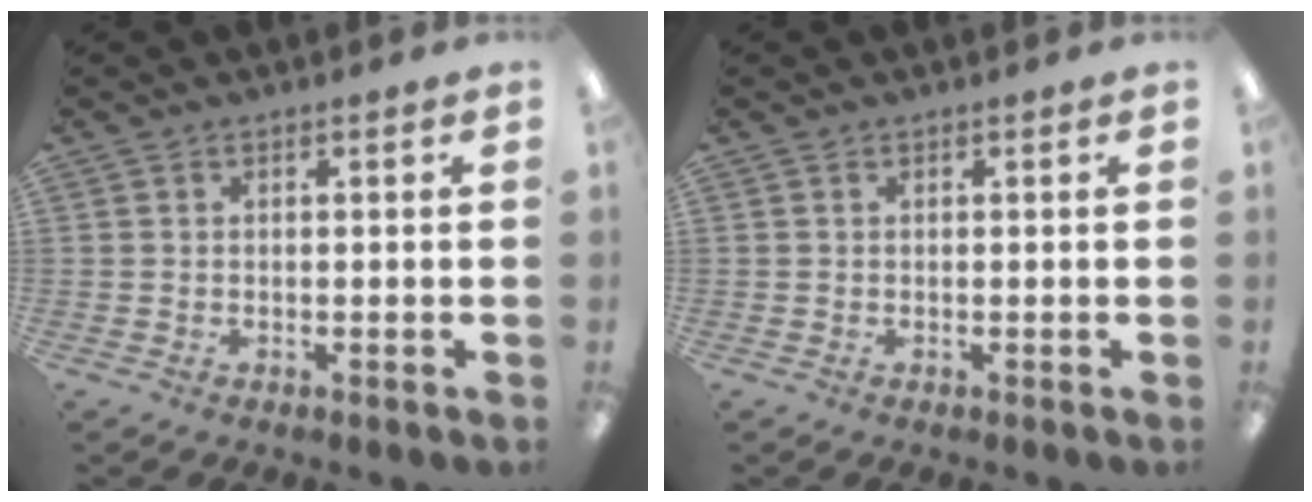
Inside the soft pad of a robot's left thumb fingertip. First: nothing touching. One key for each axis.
{"total": 0.0}